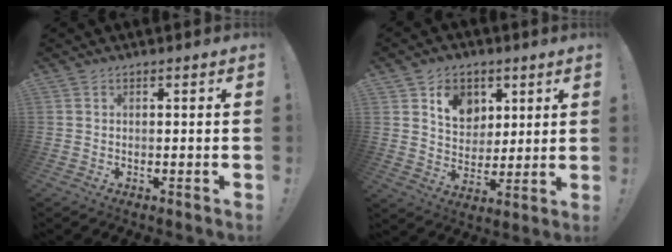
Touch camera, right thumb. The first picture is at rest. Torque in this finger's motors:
{"motor_torque": [1.12, 1.39, 0.54, 0.28, 0.01]}